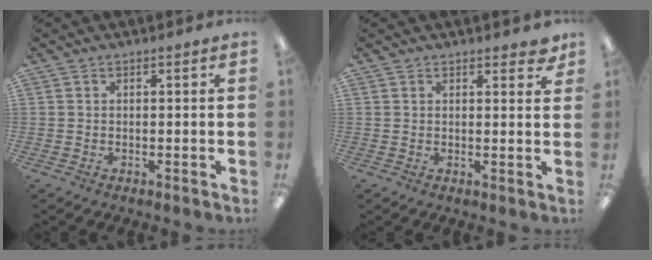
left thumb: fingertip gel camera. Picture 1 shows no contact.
{"total": 2.4, "force": [2.0, 0.8, 1.1], "torque": [0.000, -0.010, 0.031]}